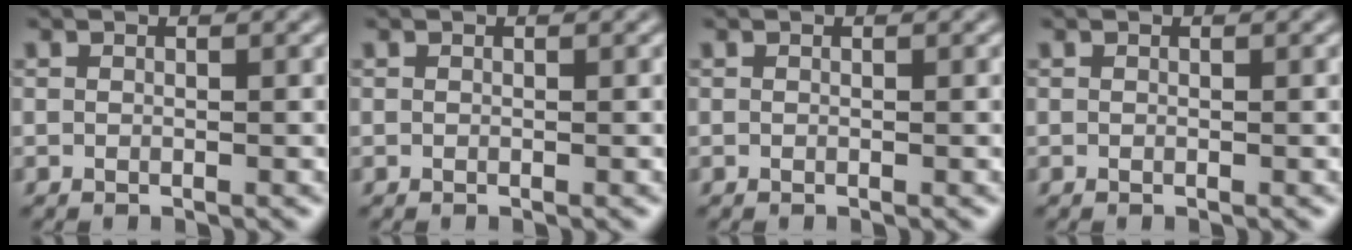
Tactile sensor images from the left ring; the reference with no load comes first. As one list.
[{"total": 0.0}, {"total": 0.0}, {"total": 0.0}]